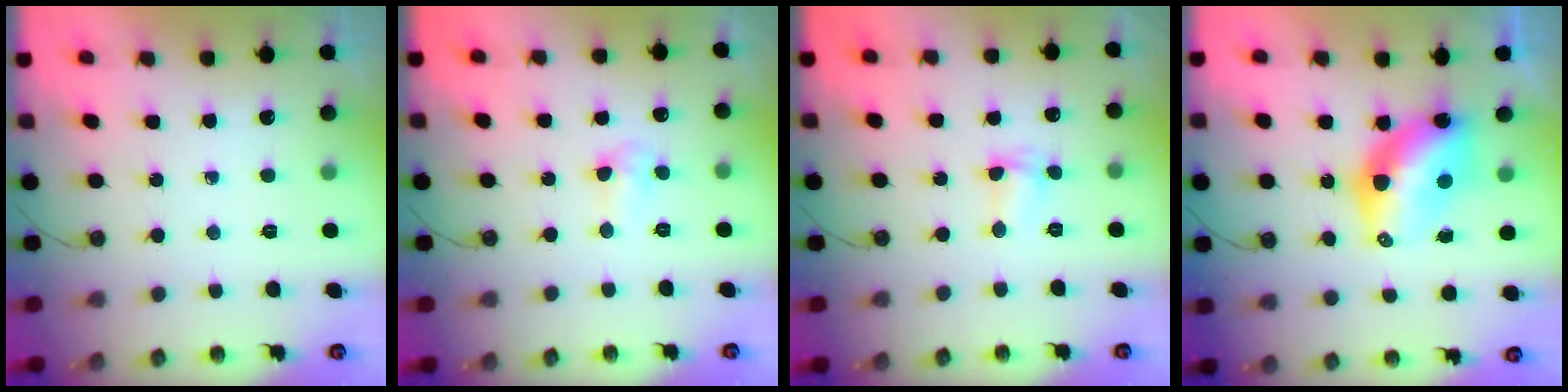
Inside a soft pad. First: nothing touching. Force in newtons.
{"total": 3.3, "press": 3.2, "slide": 0.7}
{"total": 2.5, "press": 2.5, "slide": 0.4}
{"total": 10.5, "press": 10.4, "slide": 0.5}